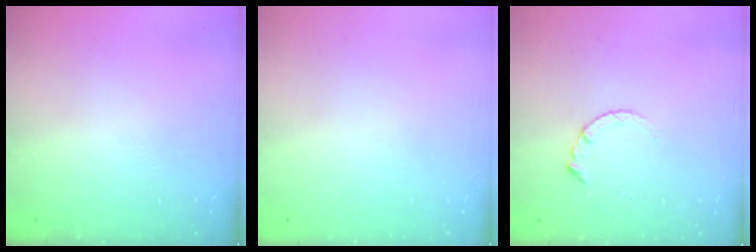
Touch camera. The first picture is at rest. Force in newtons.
{"total": 0.0}
{"total": 3.7, "press": 3.6, "slide": 0.4}